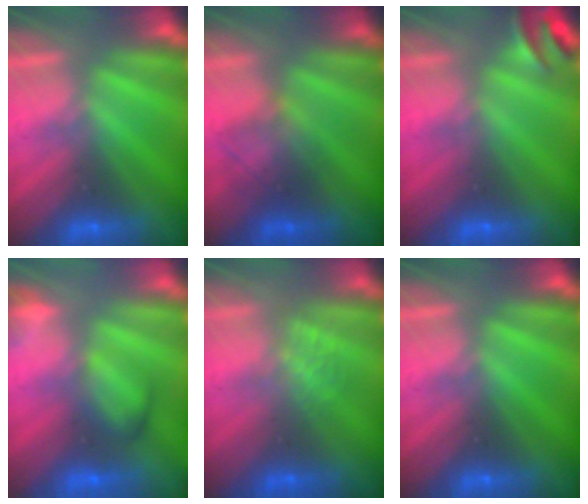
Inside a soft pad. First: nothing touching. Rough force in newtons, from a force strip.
{"total": 2.0}
{"total": 2.7}
{"total": 2.6}
{"total": 1.0}
{"total": 0.0}